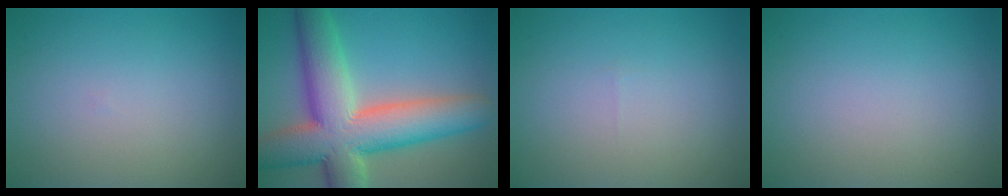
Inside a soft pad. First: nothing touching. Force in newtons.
{"total": 12.7, "press": 12.6, "slide": 1.0}
{"total": 0.0}
{"total": 0.0}